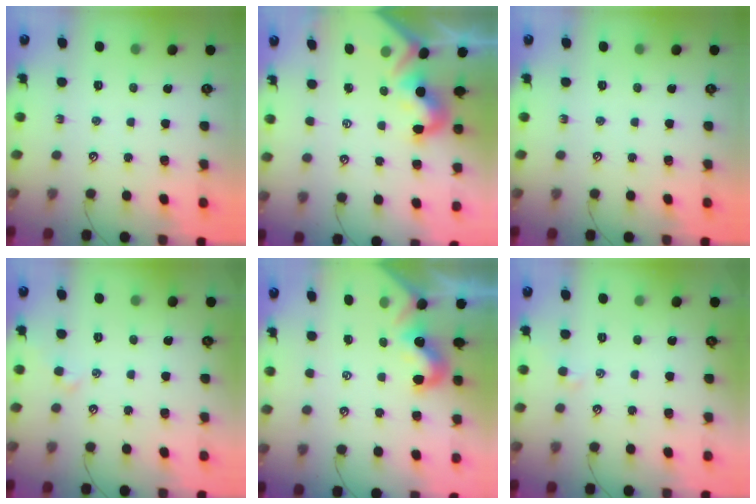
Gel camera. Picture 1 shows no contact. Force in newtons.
{"total": 4.8, "press": 4.6, "slide": 1.3}
{"total": 0.0}
{"total": 2.1, "press": 2.1, "slide": 0.3}
{"total": 0.7, "press": 0.4, "slide": 0.6}
{"total": 1.8, "press": 1.7, "slide": 0.3}